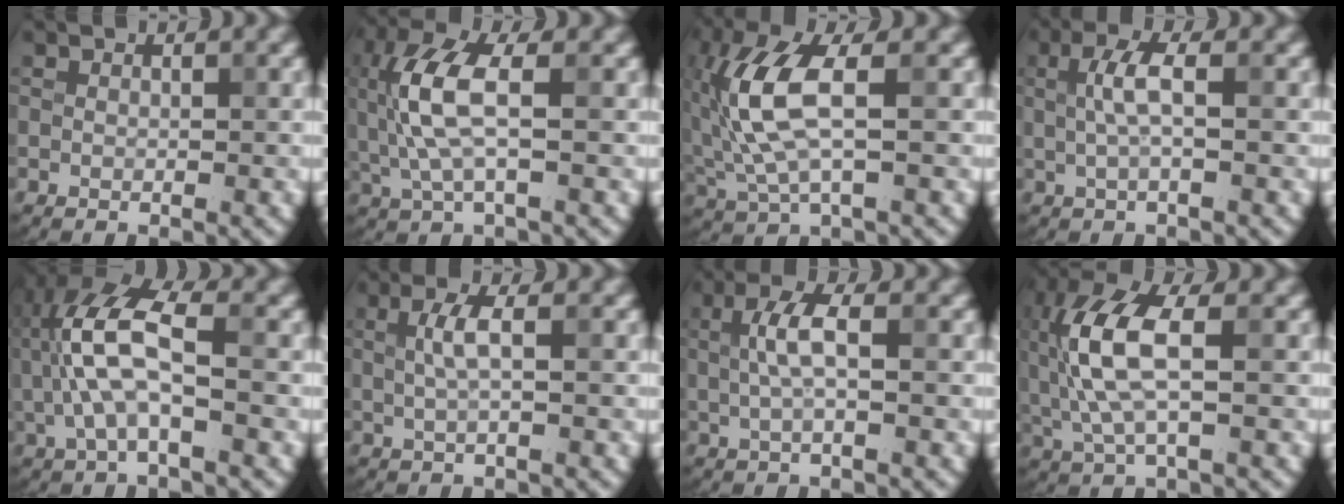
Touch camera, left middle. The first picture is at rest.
{"total": 5.8, "force": [0.3, 2.0, 5.4], "torque": [-0.134, 0.006, 0.004]}
{"total": 7.2, "force": [0.7, 2.9, 6.5], "torque": [-0.160, 0.005, 0.012]}
{"total": 2.8, "force": [0.4, 0.7, 2.7], "torque": [-0.056, 0.005, 0.006]}
{"total": 7.4, "force": [0.4, 3.0, 6.7], "torque": [-0.150, 0.017, -0.001]}
{"total": 2.3, "force": [0.4, 0.5, 2.2], "torque": [-0.047, 0.004, 0.006]}
{"total": 3.2, "force": [0.4, 0.9, 3.0], "torque": [-0.063, 0.006, 0.006]}
{"total": 7.3, "force": [0.6, 2.8, 6.8], "torque": [-0.163, 0.012, 0.006]}